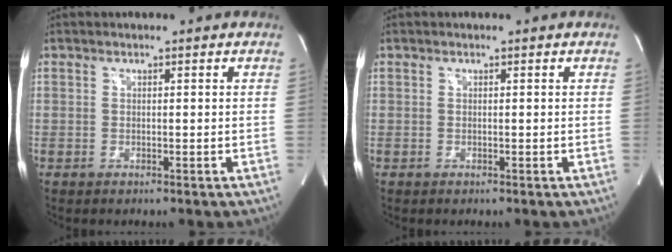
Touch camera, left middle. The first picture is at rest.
{"total": 0.0}